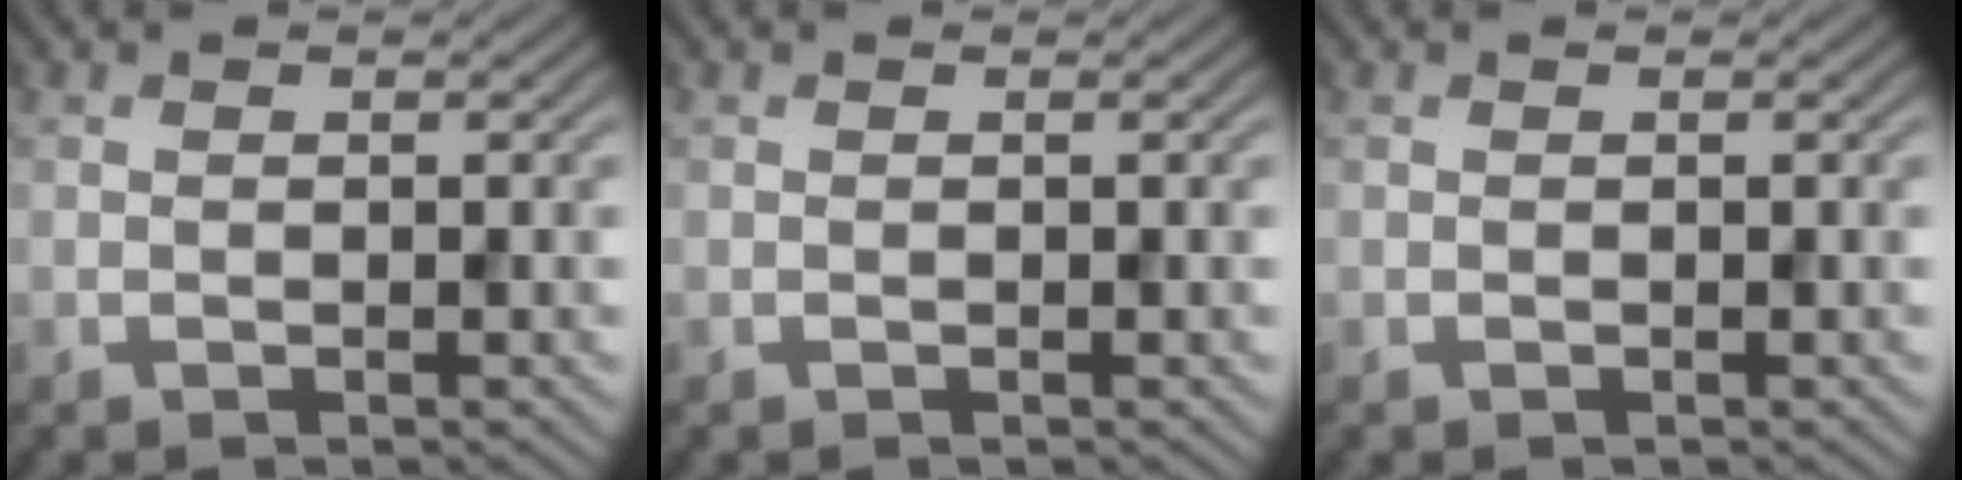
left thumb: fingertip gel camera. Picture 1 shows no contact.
{"total": 0.0}
{"total": 0.0}